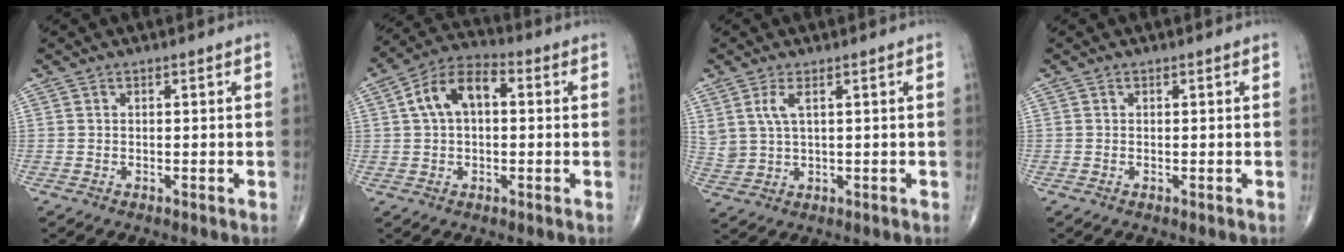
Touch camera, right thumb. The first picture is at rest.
{"total": 9.9, "force": [1.6, 5.9, 7.8], "torque": [-0.140, 0.032, 0.020]}
{"total": 4.4, "force": [1.9, 1.8, 3.5], "torque": [-0.083, -0.006, 0.048]}
{"total": 0.0}